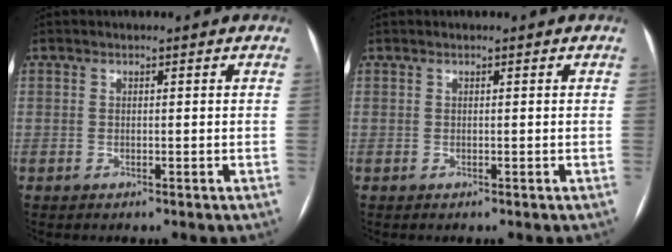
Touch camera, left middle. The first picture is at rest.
{"total": 0.0}